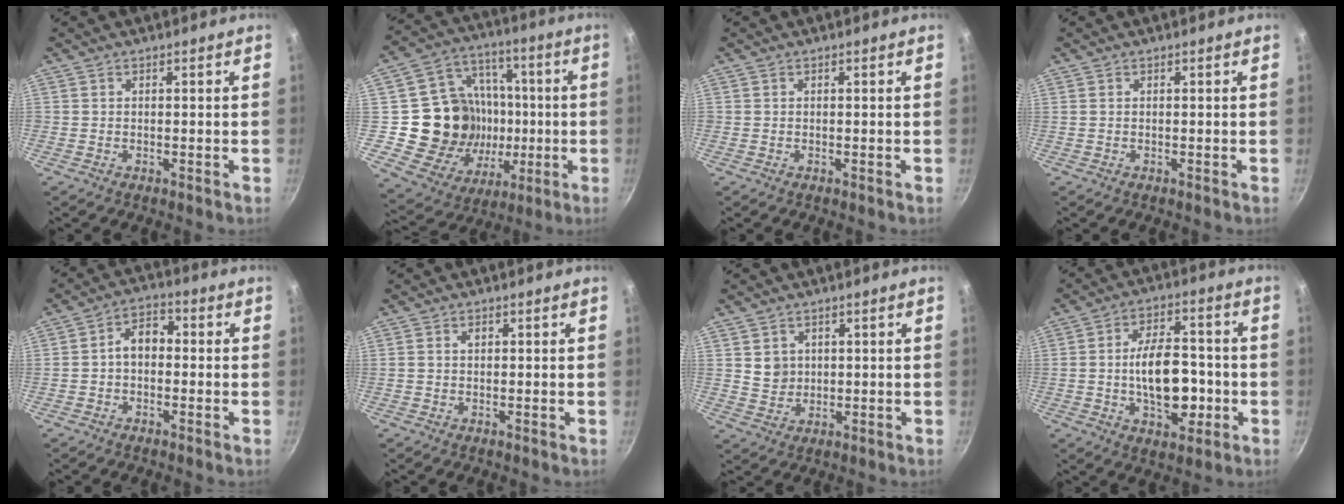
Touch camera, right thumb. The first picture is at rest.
{"total": 21.3, "force": [-0.9, 18.5, 10.5], "torque": [-0.149, 0.022, -0.005]}
{"total": 0.0}
{"total": 0.0}
{"total": 5.6, "force": [-0.5, 4.0, 4.0], "torque": [-0.043, 0.024, -0.021]}
{"total": 1.1, "force": [0.2, 0.8, 0.7], "torque": [-0.008, 0.004, 0.003]}
{"total": 3.9, "force": [1.0, 3.5, 1.4], "torque": [-0.008, -0.001, 0.024]}
{"total": 14.0, "force": [-2.2, 7.9, 11.3], "torque": [-0.148, 0.023, -0.034]}